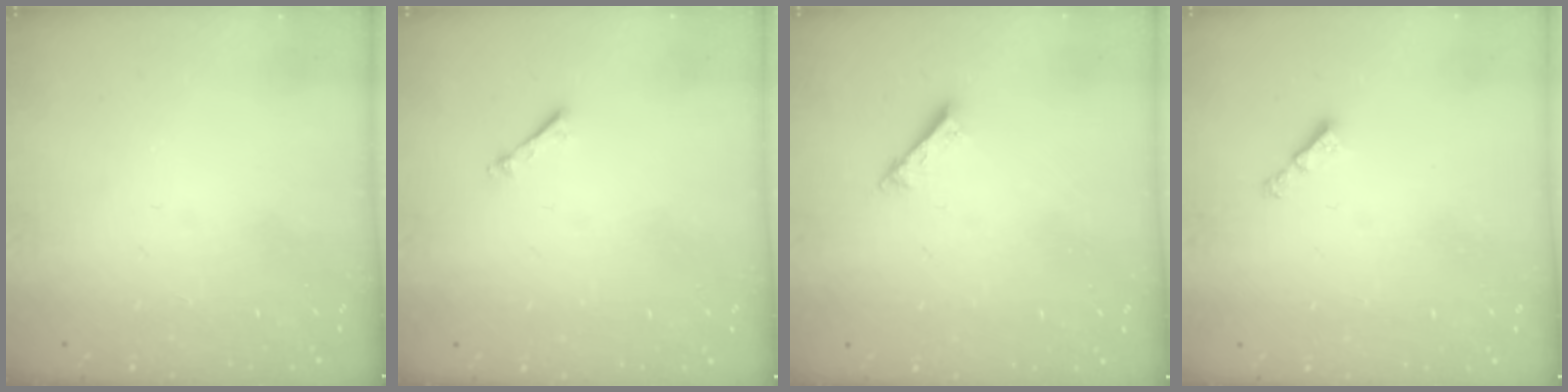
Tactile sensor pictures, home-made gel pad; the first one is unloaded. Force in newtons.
{"total": 1.0, "press": 1.0, "slide": 0.2}
{"total": 2.5, "press": 2.5, "slide": 0.1}
{"total": 3.0, "press": 2.9, "slide": 0.5}